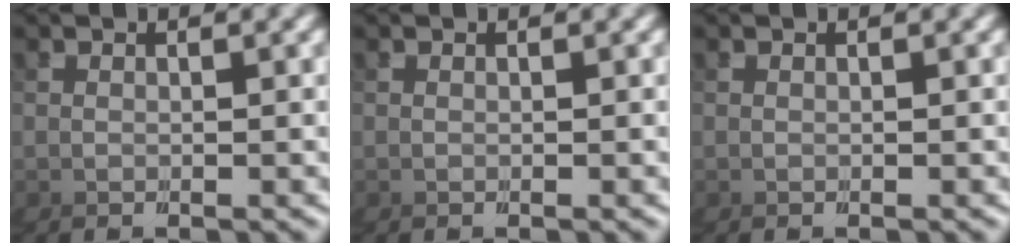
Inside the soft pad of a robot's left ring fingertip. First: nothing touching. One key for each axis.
{"total": 0.0}
{"total": 0.0}